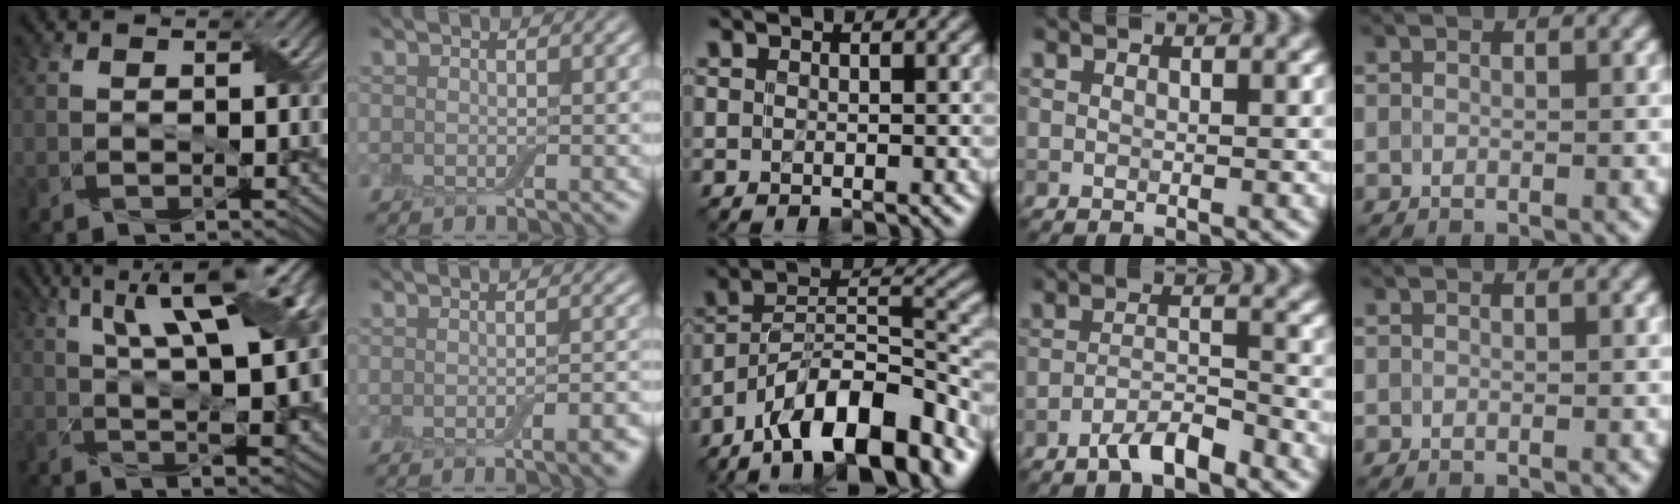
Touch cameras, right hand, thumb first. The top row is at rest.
{"thumb": {"total": 16.7, "force": [5.5, 5.9, 14.6], "torque": [-0.218, 0.030, 0.080]}, "index": {"total": 2.8, "force": [-1.3, 0.7, 2.3], "torque": [-0.027, 0.001, -0.019]}, "middle": {"total": 12.4, "force": [-8.8, 3.9, 7.7], "torque": [-0.116, 0.027, -0.165]}, "ring": {"total": 3.3, "force": [-2.6, 0.5, 1.9], "torque": [-0.032, 0.009, -0.052]}}